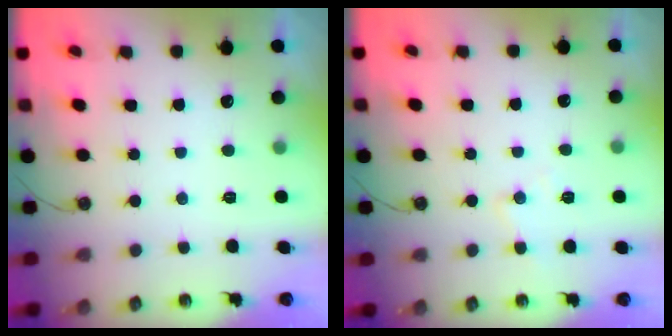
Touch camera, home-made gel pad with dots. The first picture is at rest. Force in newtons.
{"total": 6.2, "press": 6.2, "slide": 0.3}